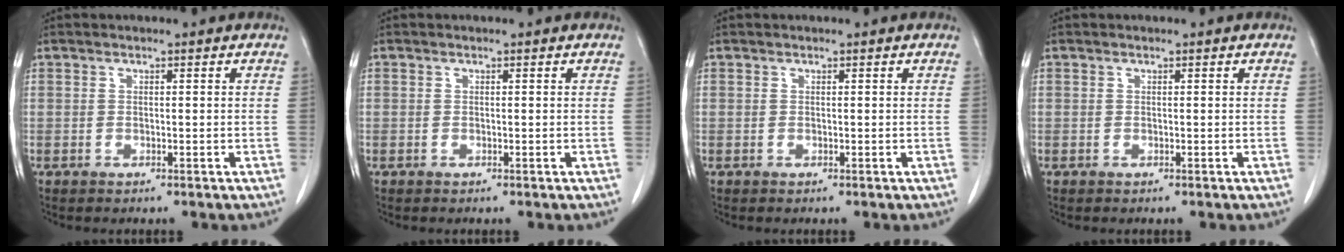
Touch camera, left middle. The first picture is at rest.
{"total": 0.0}
{"total": 0.0}
{"total": 0.0}